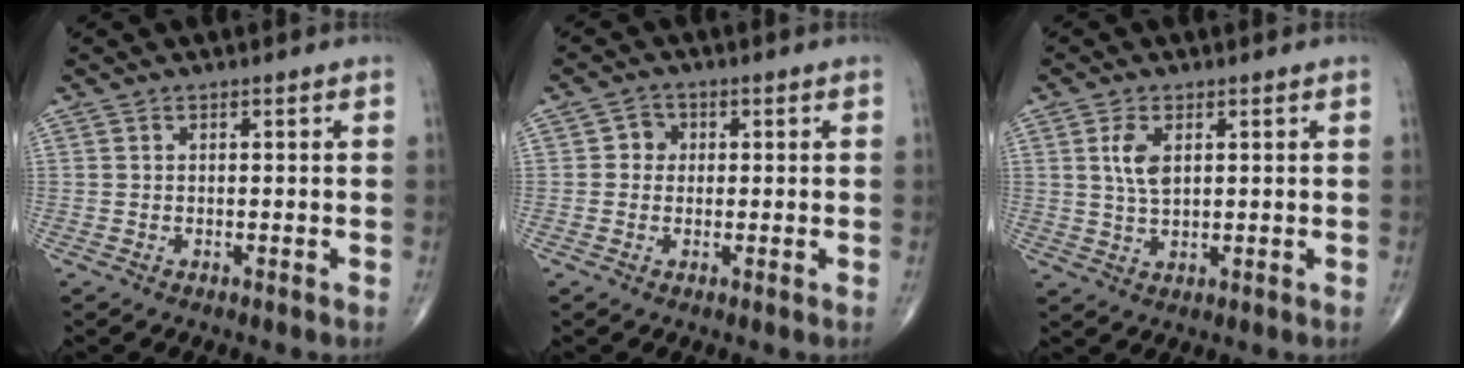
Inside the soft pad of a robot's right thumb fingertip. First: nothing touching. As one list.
[{"total": 2.7, "force": [0.2, 2.5, 0.9], "torque": [0.005, 0.007, -0.004]}, {"total": 4.6, "force": [1.4, 2.3, 3.7], "torque": [-0.075, -0.006, 0.031]}]